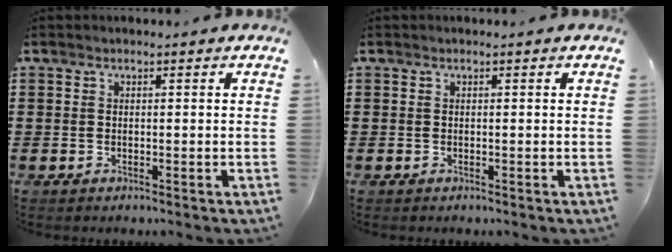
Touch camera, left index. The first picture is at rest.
{"total": 0.0}